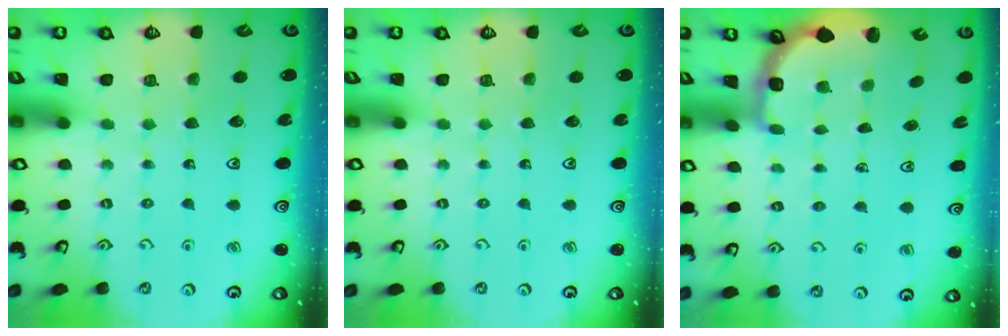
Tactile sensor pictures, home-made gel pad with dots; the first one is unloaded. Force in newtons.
{"total": 0.0}
{"total": 2.5, "press": 2.2, "slide": 1.2}